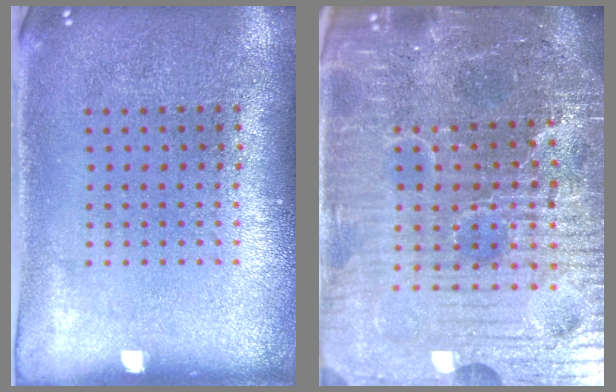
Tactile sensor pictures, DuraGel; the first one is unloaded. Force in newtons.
{"total": 7.4, "press": 6.6, "slide": 3.3}